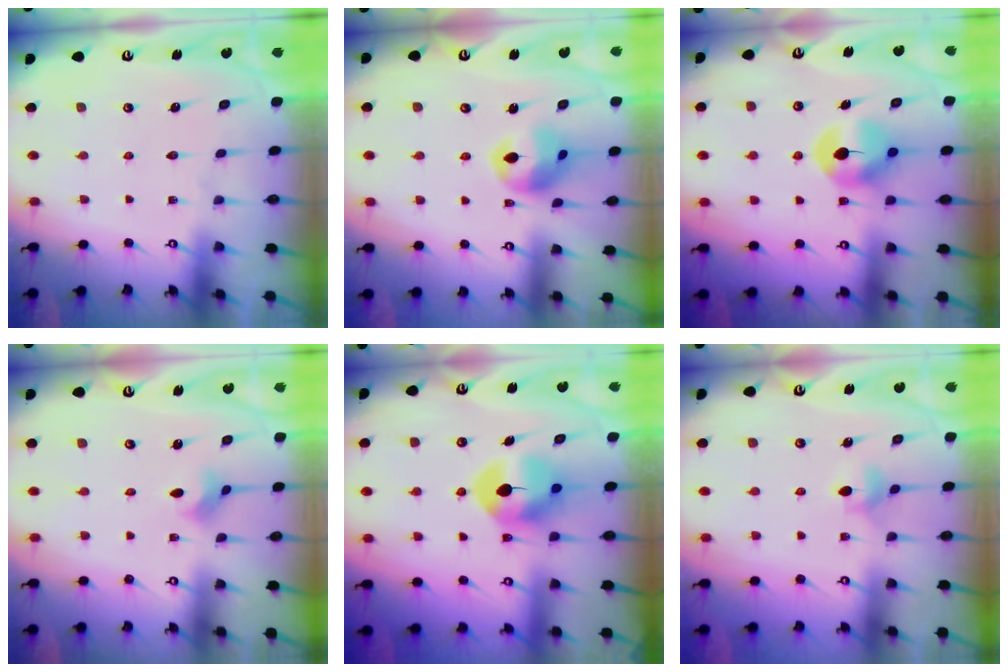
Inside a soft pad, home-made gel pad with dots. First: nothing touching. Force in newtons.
{"total": 12.3, "press": 12.2, "slide": 1.6}
{"total": 8.4, "press": 8.3, "slide": 1.2}
{"total": 2.8, "press": 2.7, "slide": 0.6}
{"total": 9.1, "press": 8.9, "slide": 1.8}
{"total": 4.6, "press": 4.5, "slide": 0.8}